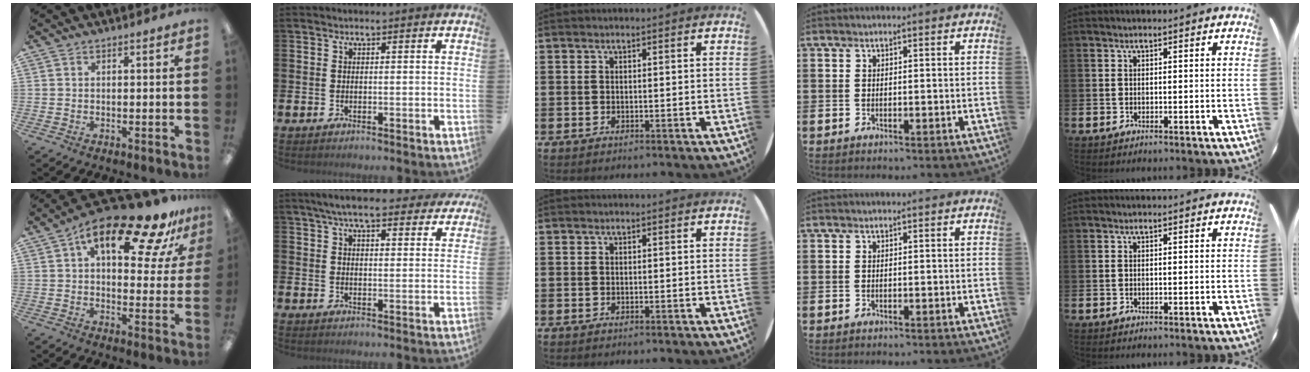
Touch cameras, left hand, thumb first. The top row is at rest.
{"thumb": {"total": 19.6, "force": [11.4, 7.9, 13.9], "torque": [-0.209, -0.054, 0.182]}, "index": {"total": 7.0, "force": [6.3, 1.3, 2.7], "torque": [-0.058, -0.022, 0.110]}}